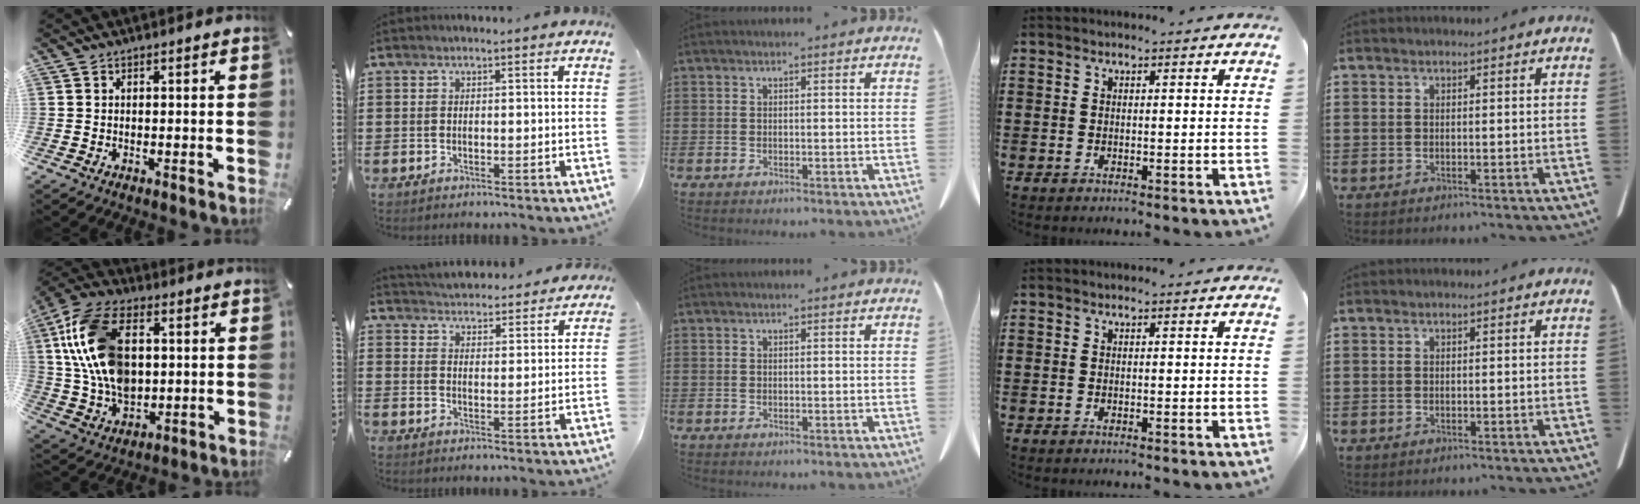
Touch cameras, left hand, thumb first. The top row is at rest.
{"thumb": {"total": 17.8, "force": [3.0, 12.1, 12.7], "torque": [-0.300, 0.010, 0.055]}, "index": {"total": 4.2, "force": [4.2, 0.3, -0.1], "torque": [-0.017, -0.028, 0.071]}}